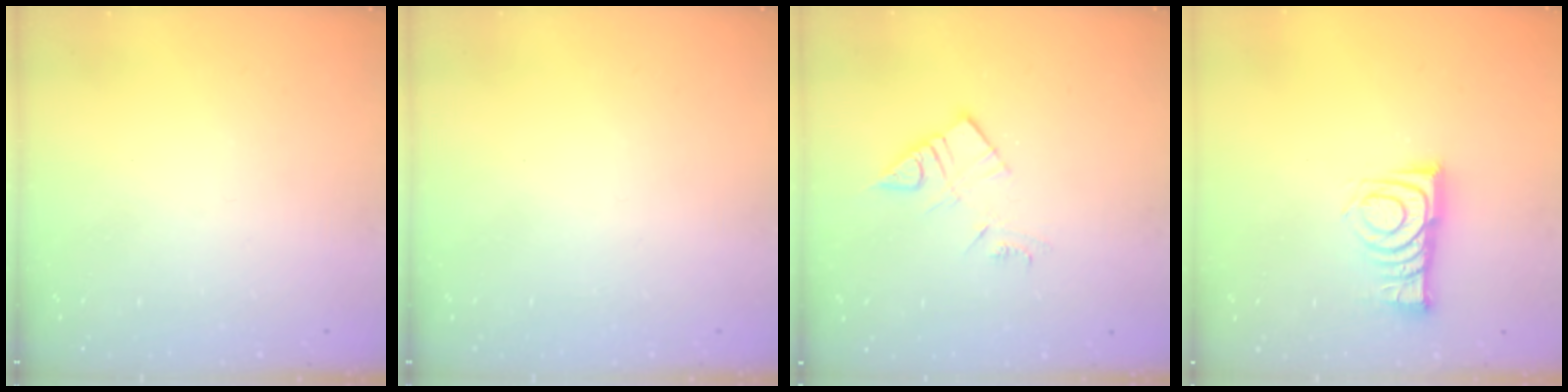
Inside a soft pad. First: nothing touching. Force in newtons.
{"total": 1.7, "press": 1.7, "slide": 0.1}
{"total": 8.9, "press": 8.9, "slide": 0.5}
{"total": 9.7, "press": 9.7, "slide": 0.4}